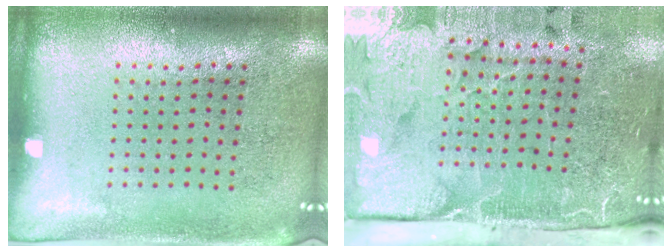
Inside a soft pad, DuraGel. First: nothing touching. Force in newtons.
{"total": 5.2, "press": 4.0, "slide": 3.3}